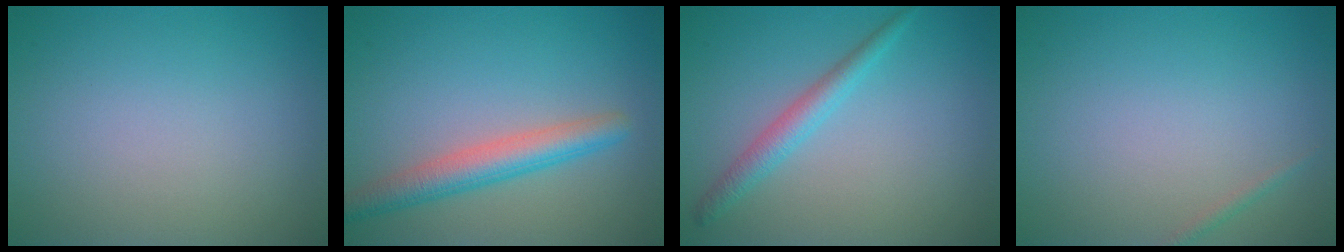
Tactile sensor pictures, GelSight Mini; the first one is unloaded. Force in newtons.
{"total": 3.9, "press": 3.9, "slide": 0.1}
{"total": 2.2, "press": 2.2, "slide": 0.1}
{"total": 0.6, "press": 0.6, "slide": 0.0}